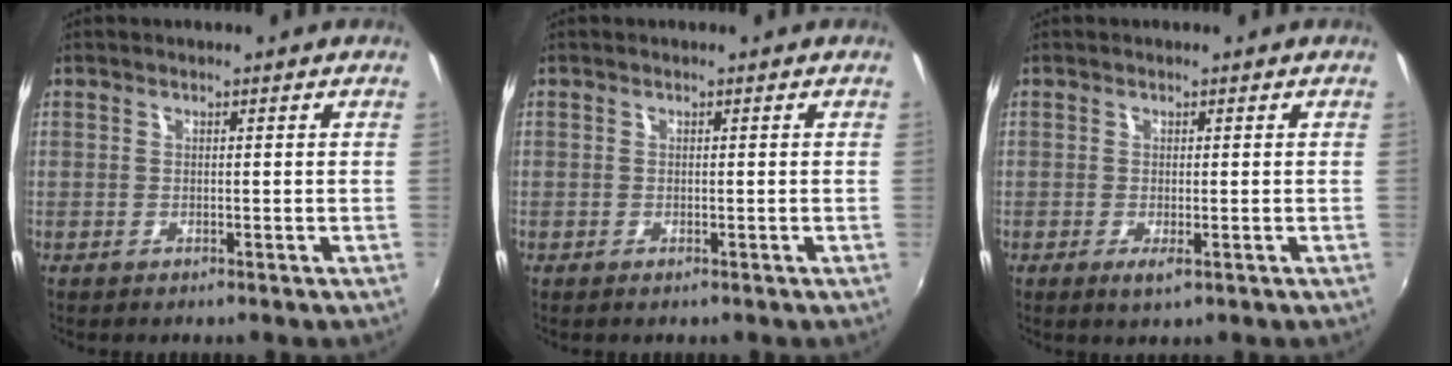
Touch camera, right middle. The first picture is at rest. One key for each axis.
{"total": 0.0}
{"total": 1.9, "fx": -0.6, "fy": 0.3, "fz": 1.8, "tx": -0.033, "ty": -0.007, "tz": -0.007}